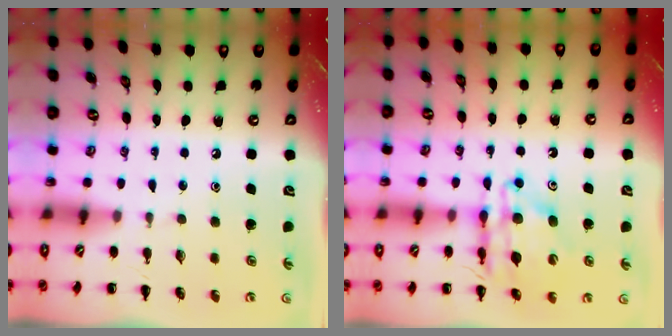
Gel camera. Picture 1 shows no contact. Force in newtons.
{"total": 12.0, "press": 11.5, "slide": 3.4}